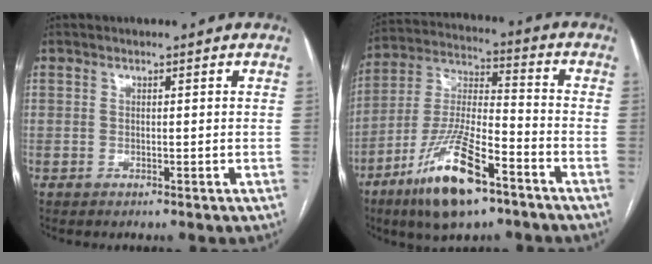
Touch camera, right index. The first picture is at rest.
{"total": 15.7, "force": [-9.3, 3.6, 12.1], "torque": [-0.245, -0.020, -0.167]}